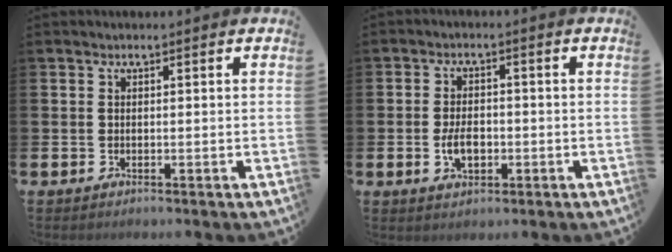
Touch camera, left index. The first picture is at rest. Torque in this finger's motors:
{"motor_torque": [0.64, -0.06, 0.09, 0.13]}